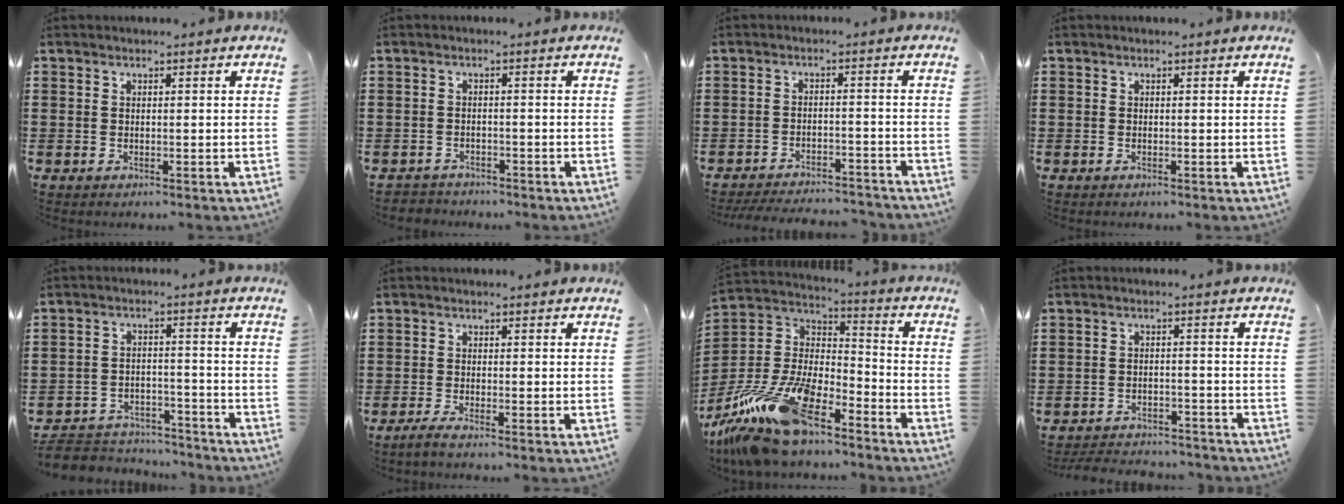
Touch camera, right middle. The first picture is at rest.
{"total": 1.7, "force": [-1.6, 0.3, -0.2], "torque": [-0.002, 0.001, -0.038]}
{"total": 3.9, "force": [-3.9, 0.2, 0.7], "torque": [-0.011, 0.004, -0.079]}
{"total": 0.0}
{"total": 5.0, "force": [-4.8, 1.1, 0.4], "torque": [-0.020, 0.007, -0.102]}
{"total": 1.4, "force": [-0.9, 0.0, 1.1], "torque": [-0.017, -0.003, -0.017]}
{"total": 16.8, "force": [-12.8, 4.7, 9.9], "torque": [-0.225, 0.028, -0.241]}
{"total": 3.3, "force": [-3.3, 0.4, 0.1], "torque": [-0.007, 0.003, -0.071]}